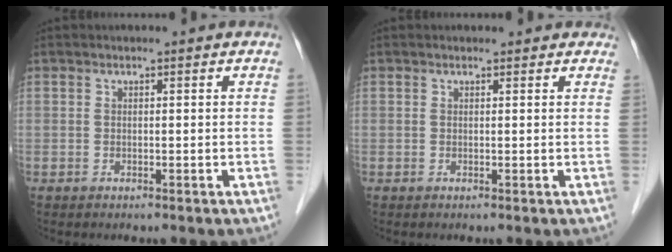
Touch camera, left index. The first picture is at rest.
{"total": 2.2, "force": [1.9, 1.0, 0.4], "torque": [-0.003, 0.008, 0.012]}